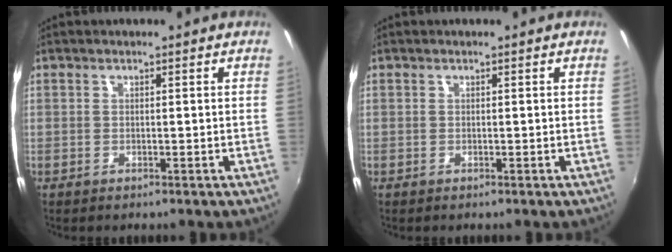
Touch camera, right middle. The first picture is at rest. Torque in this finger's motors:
{"motor_torque": [0.00, 0.00, 0.00, 0.00]}